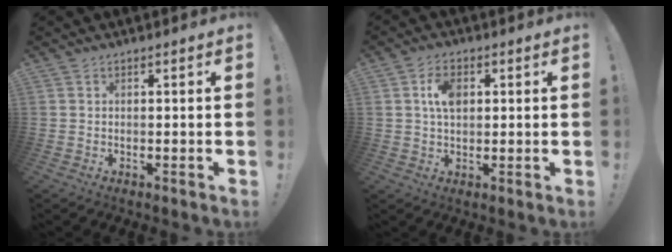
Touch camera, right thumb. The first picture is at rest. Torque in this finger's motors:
{"motor_torque": [0.76, 1.35, 0.81, 0.16, 0.00]}